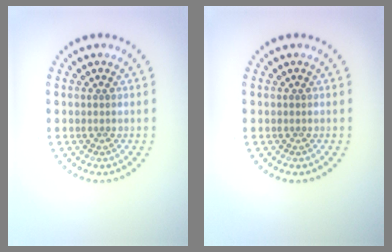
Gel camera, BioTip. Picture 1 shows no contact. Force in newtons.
{"total": 0.0}